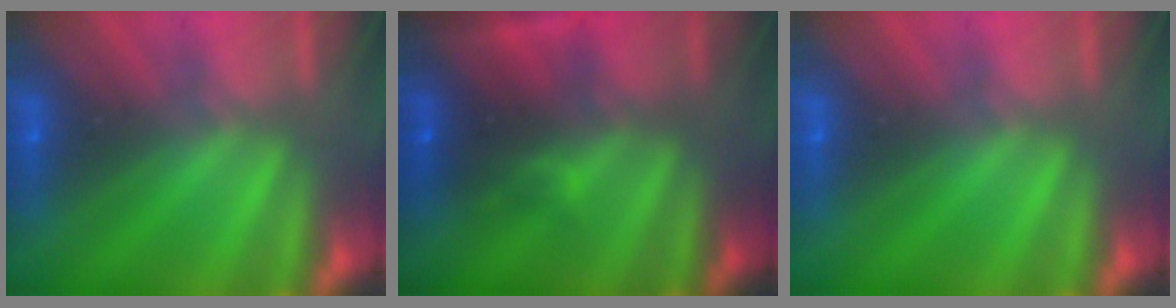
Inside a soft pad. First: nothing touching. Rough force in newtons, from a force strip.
{"total": 2.6}
{"total": 0.0}